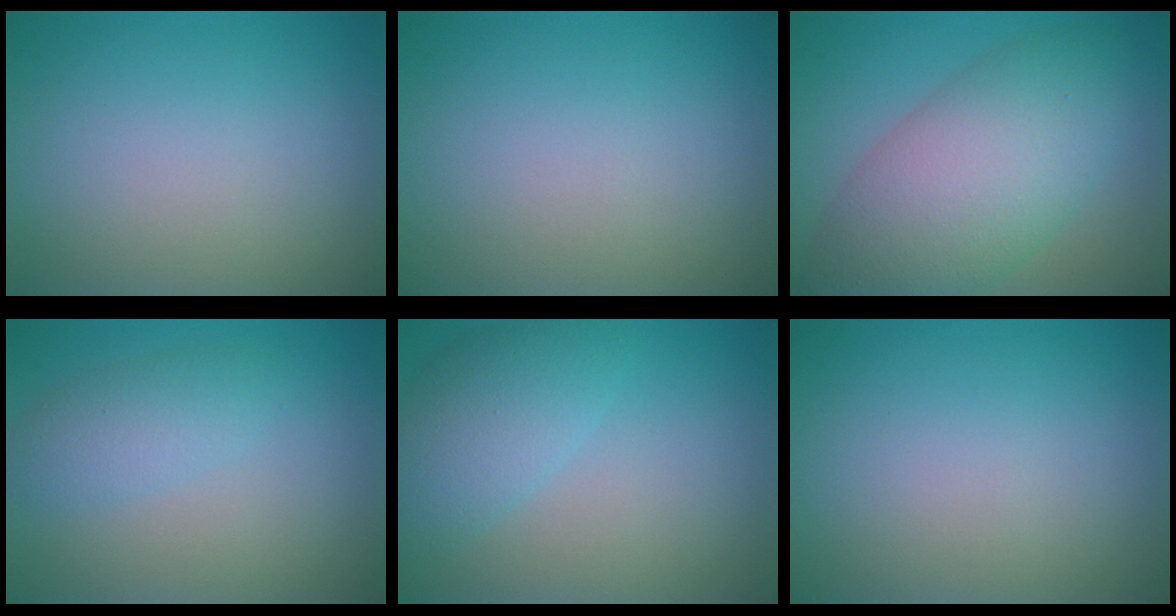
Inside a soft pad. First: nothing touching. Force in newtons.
{"total": 0.0}
{"total": 9.5, "press": 9.5, "slide": 0.4}
{"total": 2.4, "press": 2.4, "slide": 0.1}
{"total": 4.4, "press": 4.4, "slide": 0.3}
{"total": 0.0}